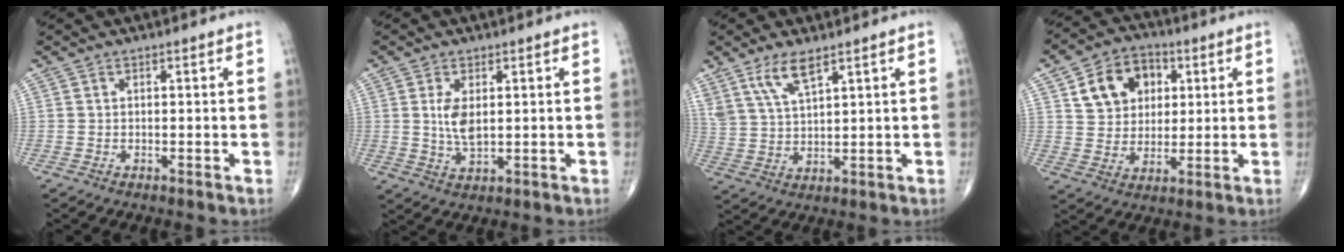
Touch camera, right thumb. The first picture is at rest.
{"total": 5.1, "force": [1.0, 2.4, 4.4], "torque": [-0.085, -0.011, 0.025]}
{"total": 6.8, "force": [4.5, 1.9, 4.7], "torque": [-0.096, -0.018, 0.096]}
{"total": 11.7, "force": [4.0, 9.0, 6.2], "torque": [-0.067, -0.004, 0.069]}